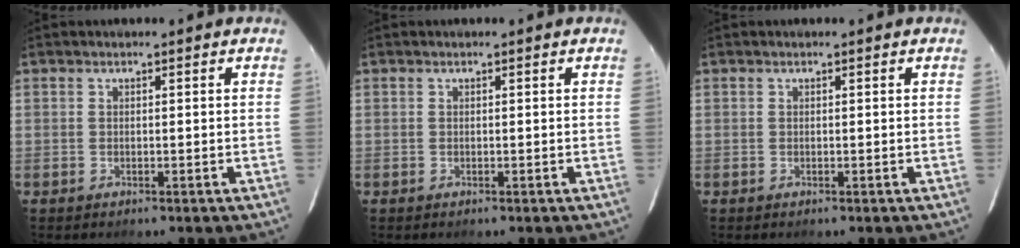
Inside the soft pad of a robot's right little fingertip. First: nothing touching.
{"total": 0.0}
{"total": 0.0}